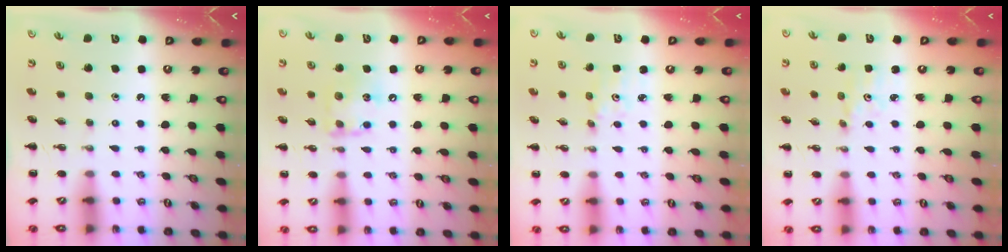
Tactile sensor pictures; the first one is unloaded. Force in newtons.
{"total": 10.1, "press": 10.1, "slide": 0.8}
{"total": 1.5, "press": 1.5, "slide": 0.3}
{"total": 2.3, "press": 2.2, "slide": 0.7}